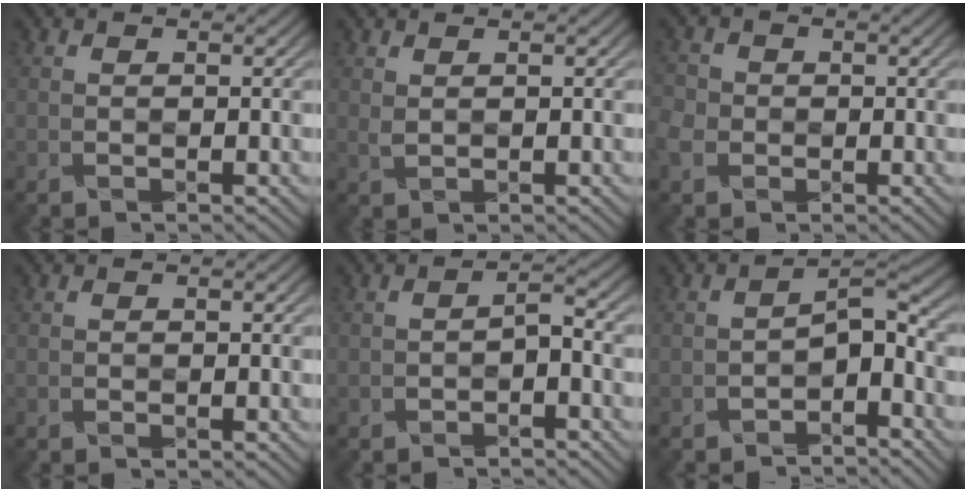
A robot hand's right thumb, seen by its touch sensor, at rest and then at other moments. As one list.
[{"total": 1.0, "force": [0.9, 0.2, 0.4], "torque": [-0.012, -0.001, 0.020]}, {"total": 3.7, "force": [-1.3, 3.2, 1.5], "torque": [-0.038, 0.001, -0.034]}, {"total": 0.0}, {"total": 1.5, "force": [-1.1, 0.2, 0.9], "torque": [-0.014, 0.009, -0.021]}, {"total": 3.4, "force": [-2.3, 1.2, 2.3], "torque": [-0.034, 0.012, -0.042]}]